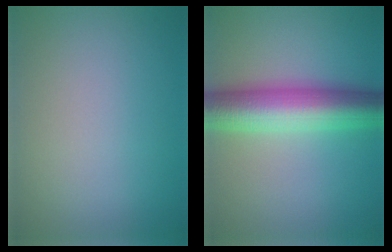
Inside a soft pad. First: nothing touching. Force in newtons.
{"total": 8.4, "press": 8.4, "slide": 0.1}